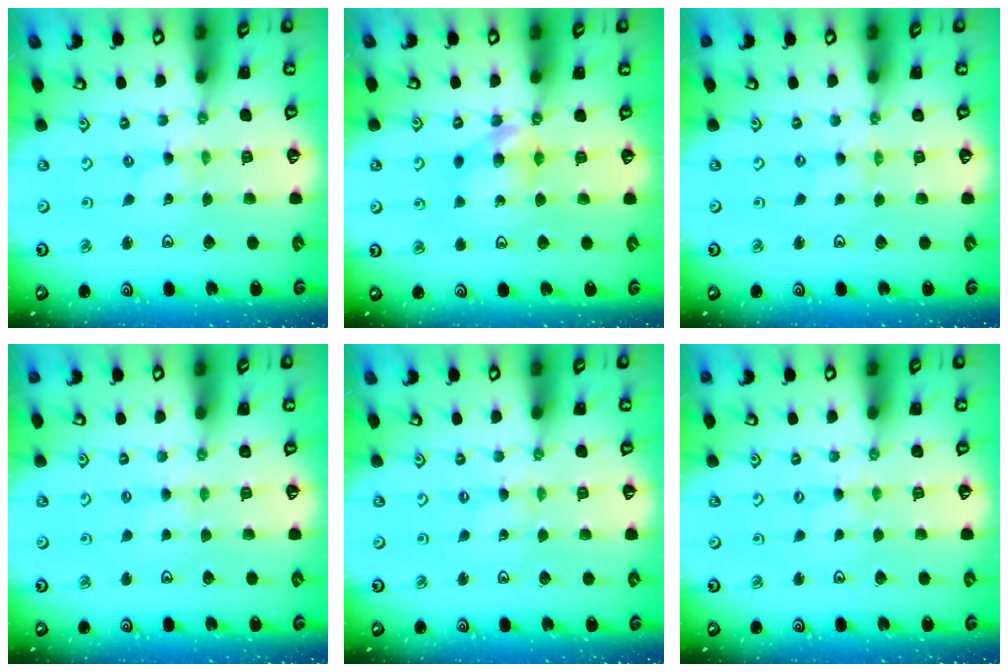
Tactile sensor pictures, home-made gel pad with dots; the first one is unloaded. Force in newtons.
{"total": 8.5, "press": 8.4, "slide": 0.5}
{"total": 0.0}
{"total": 2.1, "press": 2.0, "slide": 0.4}
{"total": 0.0}
{"total": 1.5, "press": 1.4, "slide": 0.3}